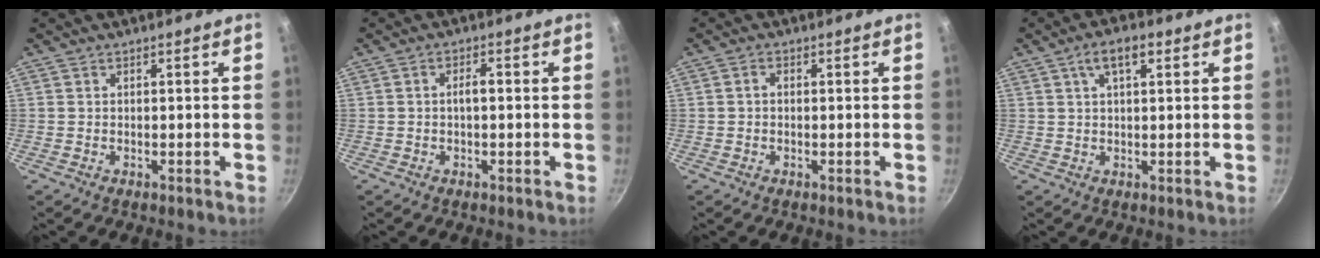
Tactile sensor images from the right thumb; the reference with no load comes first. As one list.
[{"total": 2.2, "force": [-0.2, 0.9, 2.0], "torque": [-0.032, 0.011, -0.003]}, {"total": 1.3, "force": [0.0, 1.0, 0.8], "torque": [-0.015, 0.007, -0.001]}, {"total": 5.6, "force": [2.4, 2.4, 4.4], "torque": [-0.072, 0.007, 0.039]}]